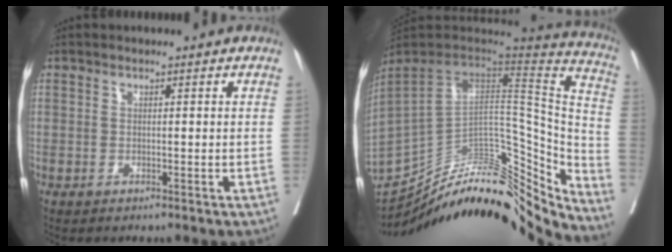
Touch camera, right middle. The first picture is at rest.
{"total": 31.6, "force": [-25.3, 9.4, 16.5], "torque": [-0.239, -0.009, -0.354]}